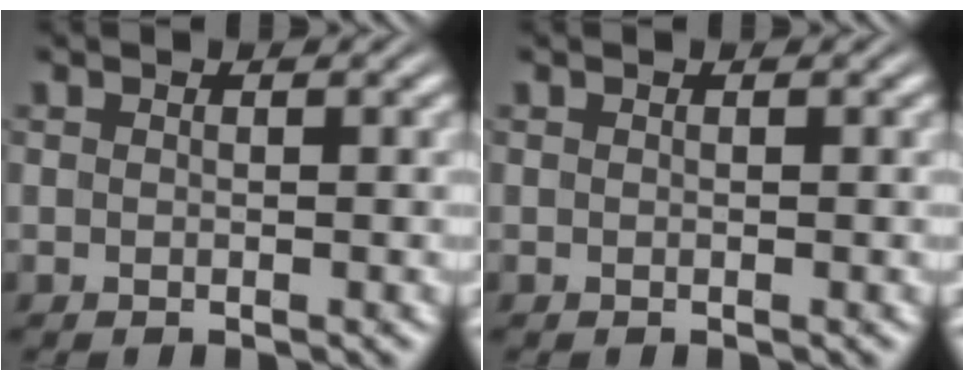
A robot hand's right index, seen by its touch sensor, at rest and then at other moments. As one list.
[{"total": 0.0}]